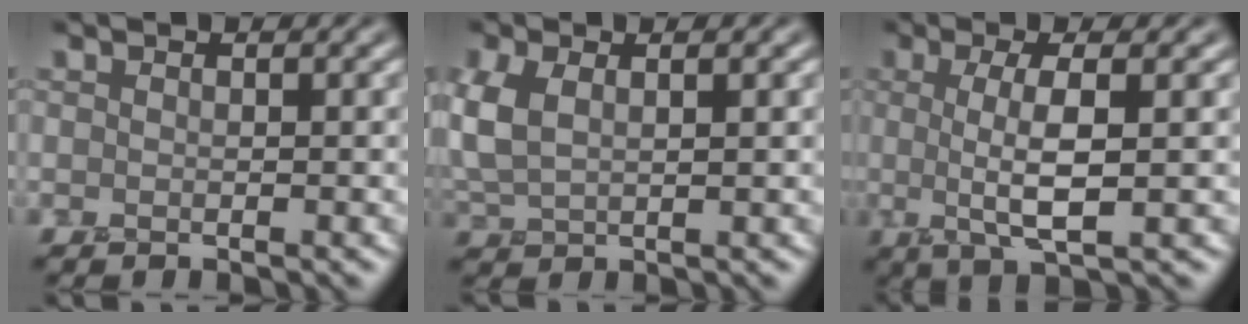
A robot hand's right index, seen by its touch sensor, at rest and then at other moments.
{"total": 2.9, "force": [1.1, 1.5, 2.2], "torque": [-0.057, 0.011, 0.026]}
{"total": 4.3, "force": [0.3, 1.2, 4.1], "torque": [-0.073, 0.006, 0.005]}